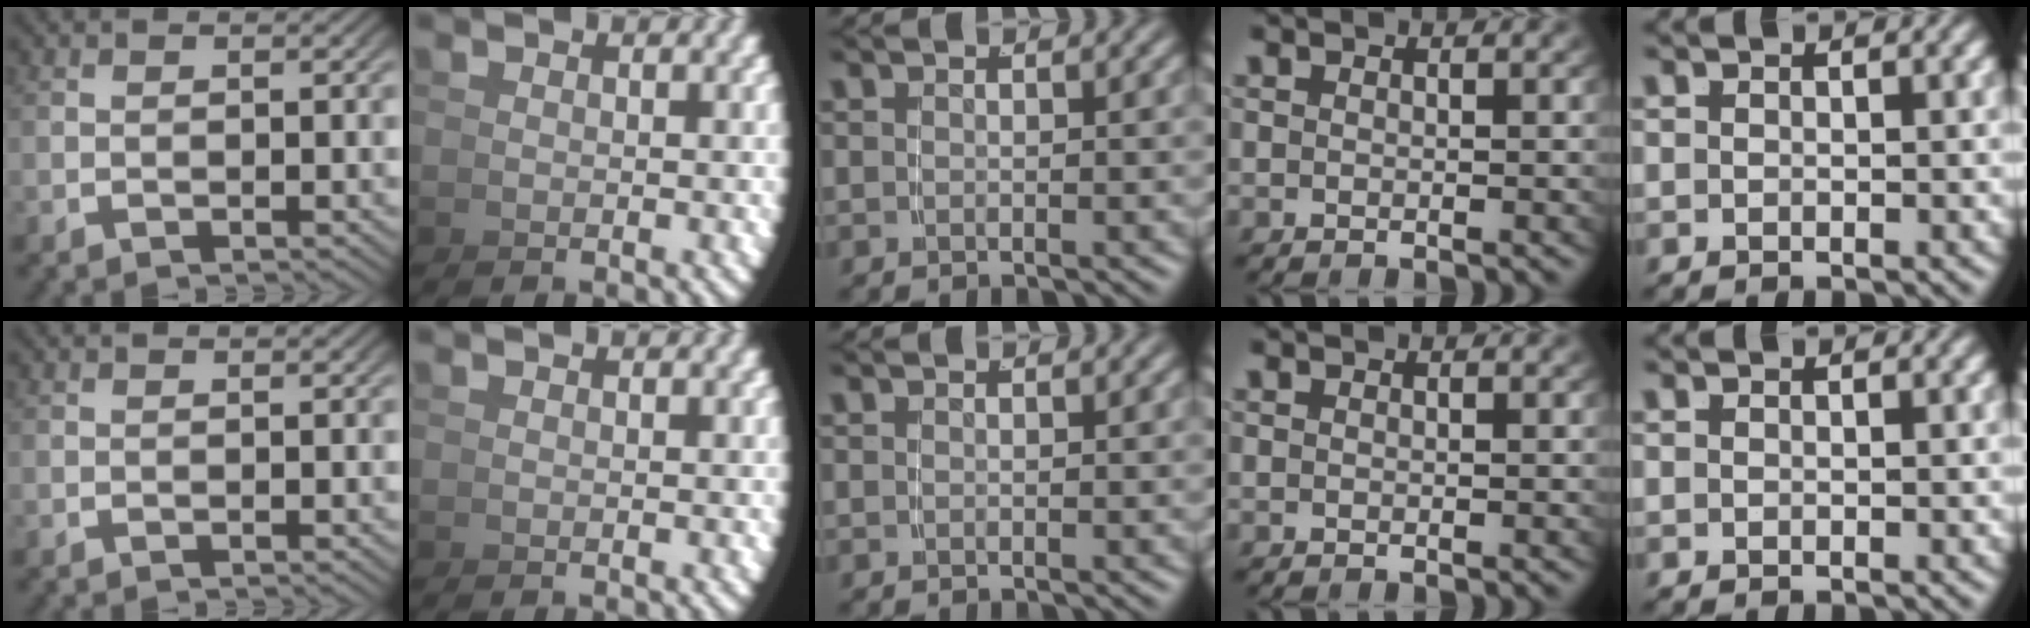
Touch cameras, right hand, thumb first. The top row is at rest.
{}